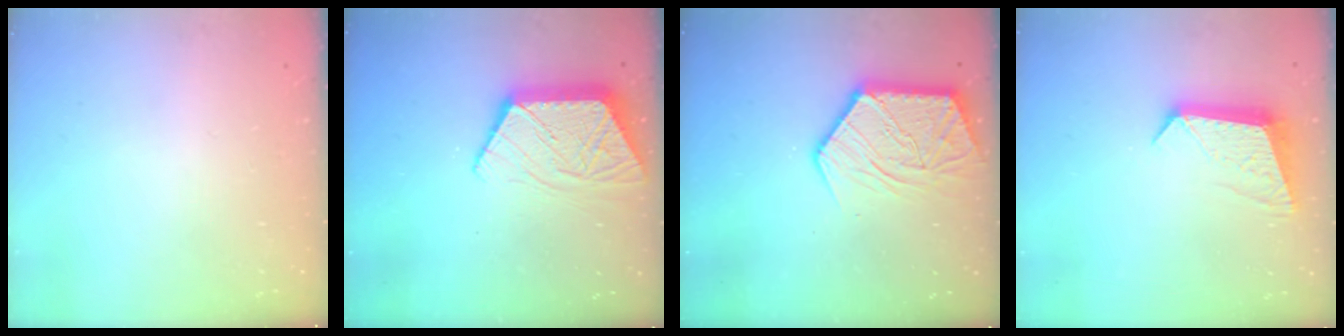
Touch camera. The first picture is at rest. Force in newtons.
{"total": 13.1, "press": 13.1, "slide": 1.0}
{"total": 14.6, "press": 14.5, "slide": 1.5}
{"total": 10.4, "press": 10.4, "slide": 0.3}